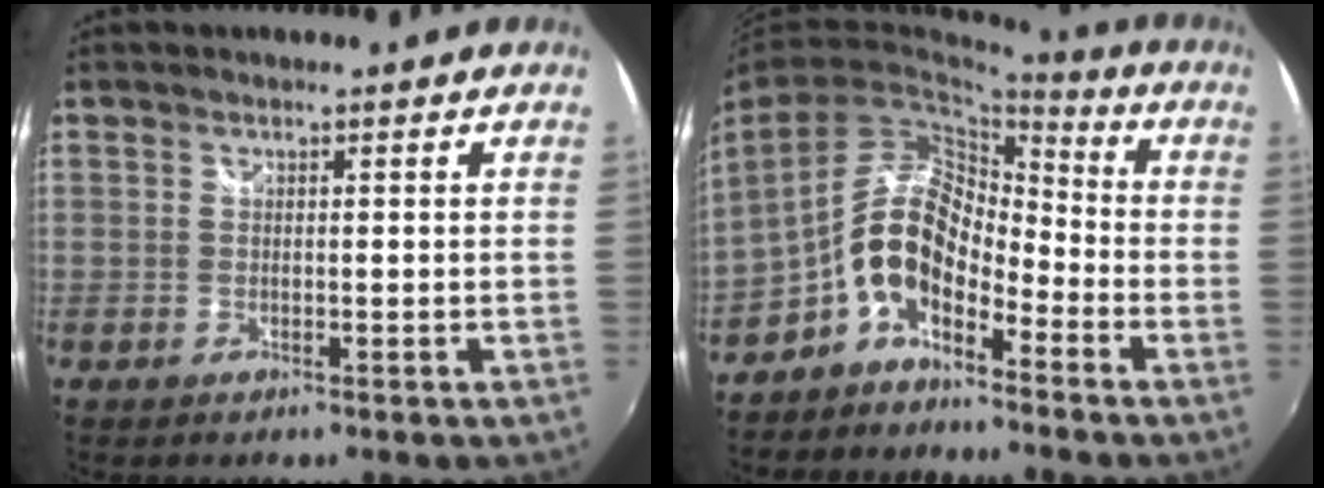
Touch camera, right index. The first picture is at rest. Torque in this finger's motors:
{"motor_torque": [0.98, -0.92, 0.59, 0.08]}